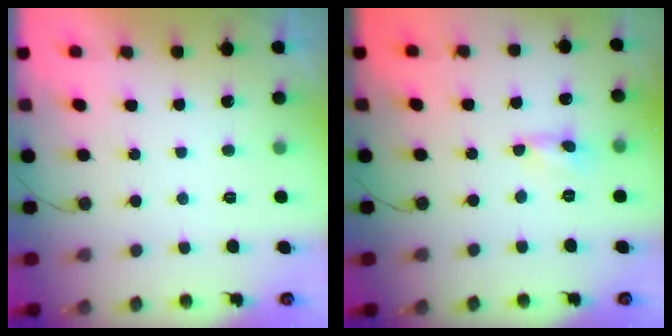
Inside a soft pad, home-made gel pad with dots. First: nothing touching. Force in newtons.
{"total": 0.0}